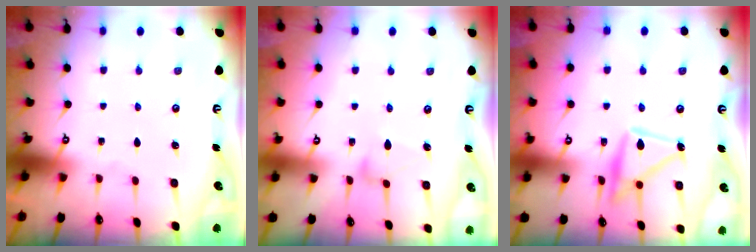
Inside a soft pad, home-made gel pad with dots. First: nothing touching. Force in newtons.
{"total": 7.9, "press": 7.9, "slide": 0.2}
{"total": 14.9, "press": 14.8, "slide": 1.1}